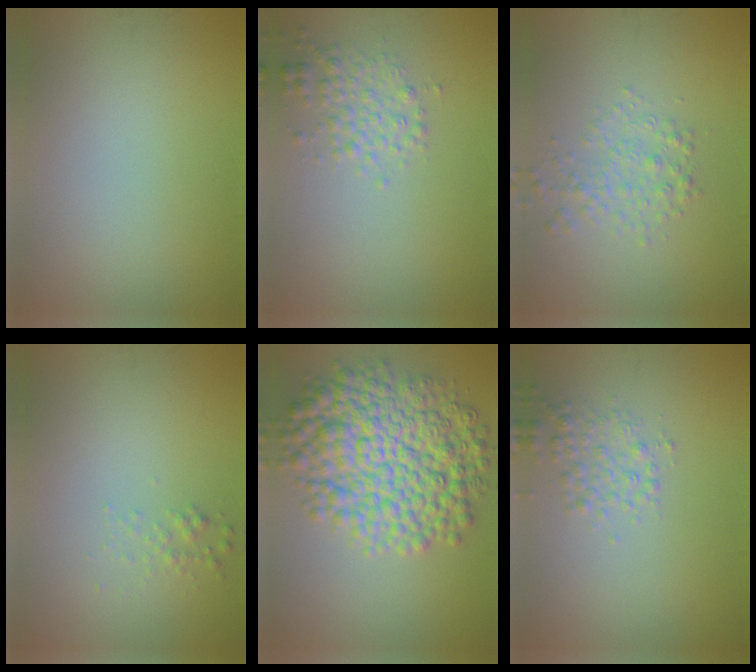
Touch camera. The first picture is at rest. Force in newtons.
{"total": 2.4, "press": 2.4, "slide": 0.0}
{"total": 2.4, "press": 2.4, "slide": 0.1}
{"total": 1.0, "press": 1.0, "slide": 0.0}
{"total": 10.7, "press": 10.7, "slide": 0.1}
{"total": 2.0, "press": 2.0, "slide": 0.1}